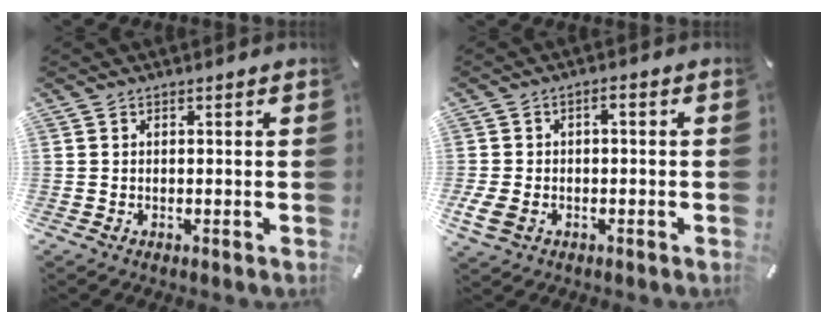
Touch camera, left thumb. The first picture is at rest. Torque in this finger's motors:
{"motor_torque": [0.52, 1.54, 0.26, -0.17, 0.19]}